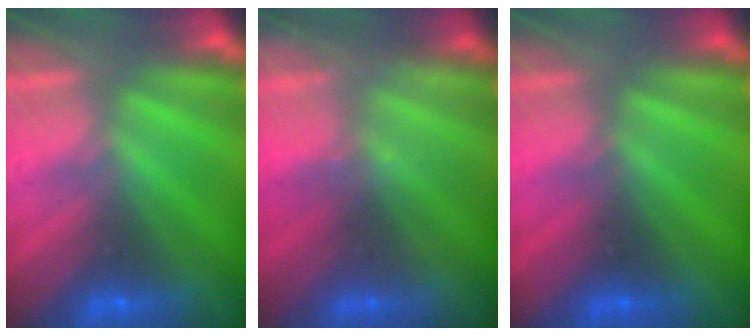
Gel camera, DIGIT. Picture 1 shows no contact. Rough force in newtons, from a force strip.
{"total": 2.3}
{"total": 2.2}